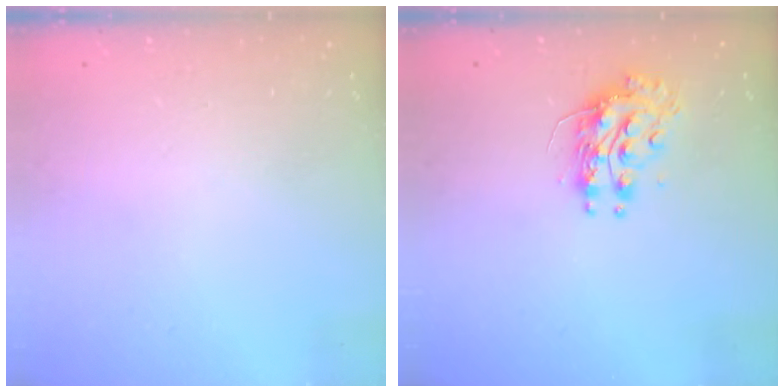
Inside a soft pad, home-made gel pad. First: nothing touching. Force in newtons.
{"total": 10.5, "press": 10.5, "slide": 0.3}